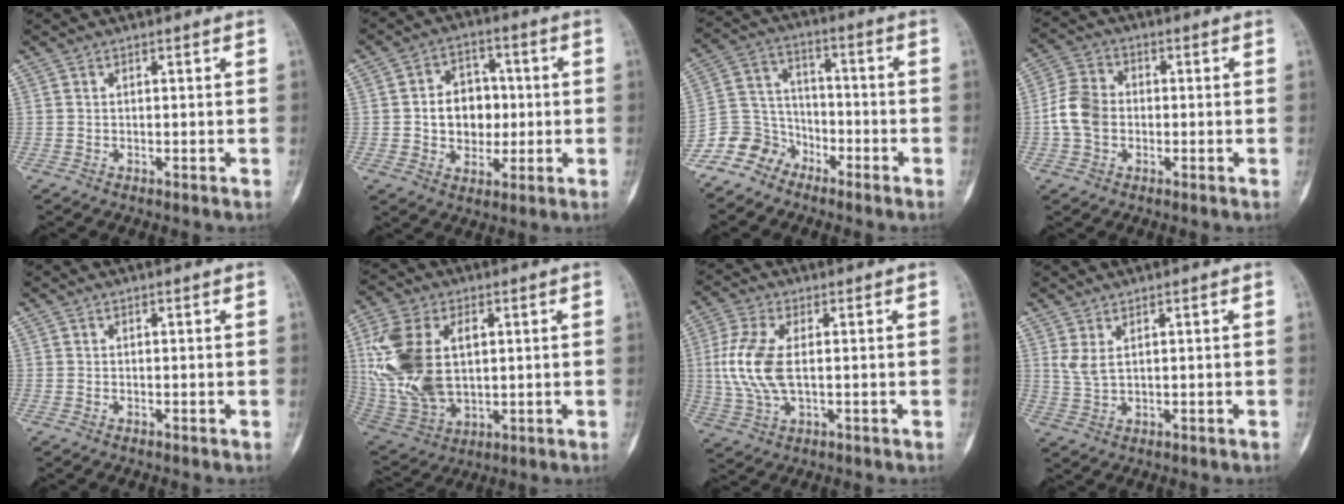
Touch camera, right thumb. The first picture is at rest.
{"total": 10.0, "force": [-0.1, 7.9, 6.2], "torque": [-0.046, 0.018, 0.001]}
{"total": 9.1, "force": [-6.6, 6.1, 1.0], "torque": [0.009, 0.067, -0.139]}
{"total": 7.5, "force": [-1.0, 5.8, 4.6], "torque": [-0.085, 0.020, -0.029]}
{"total": 0.0}
{"total": 18.8, "force": [2.7, 11.7, 14.4], "torque": [-0.302, -0.008, 0.062]}
{"total": 10.2, "force": [0.4, 4.9, 8.9], "torque": [-0.210, 0.000, 0.009]}
{"total": 2.9, "force": [1.3, 1.0, 2.4], "torque": [-0.052, -0.002, 0.035]}